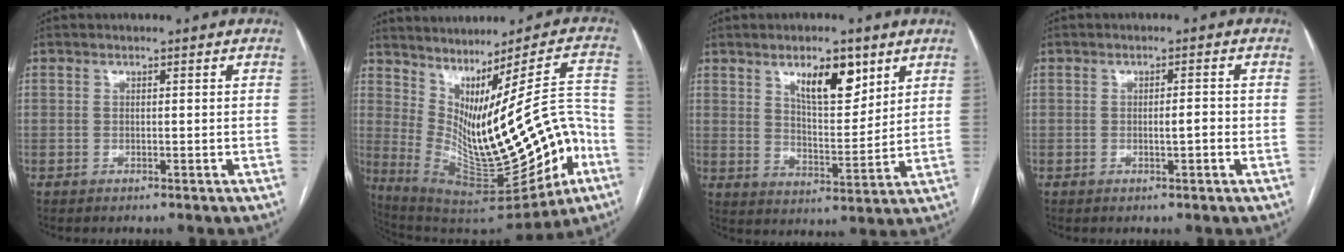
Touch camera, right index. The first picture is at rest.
{"total": 21.8, "force": [-4.5, 5.7, 20.6], "torque": [-0.286, 0.014, -0.036]}
{"total": 9.2, "force": [5.4, 3.3, 6.7], "torque": [-0.111, -0.003, 0.095]}
{"total": 2.3, "force": [-0.4, 0.4, 2.2], "torque": [-0.037, 0.001, -0.005]}